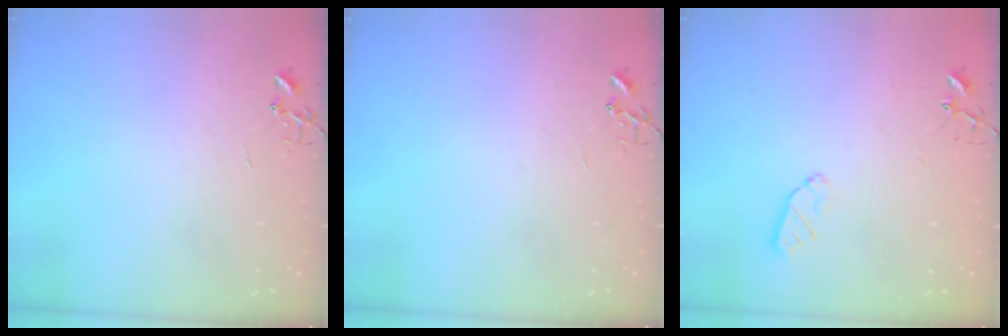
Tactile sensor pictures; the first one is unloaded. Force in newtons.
{"total": 0.0}
{"total": 4.9, "press": 4.8, "slide": 0.6}